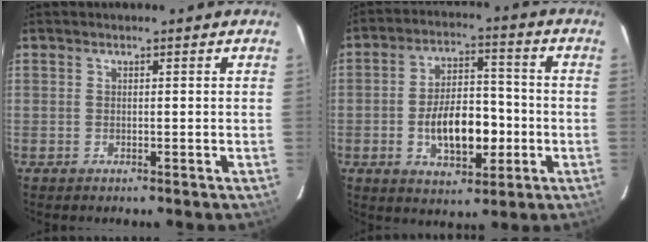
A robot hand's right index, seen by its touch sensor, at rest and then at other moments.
{"total": 12.2, "force": [-3.0, 6.3, 9.9], "torque": [-0.182, 0.015, -0.037]}